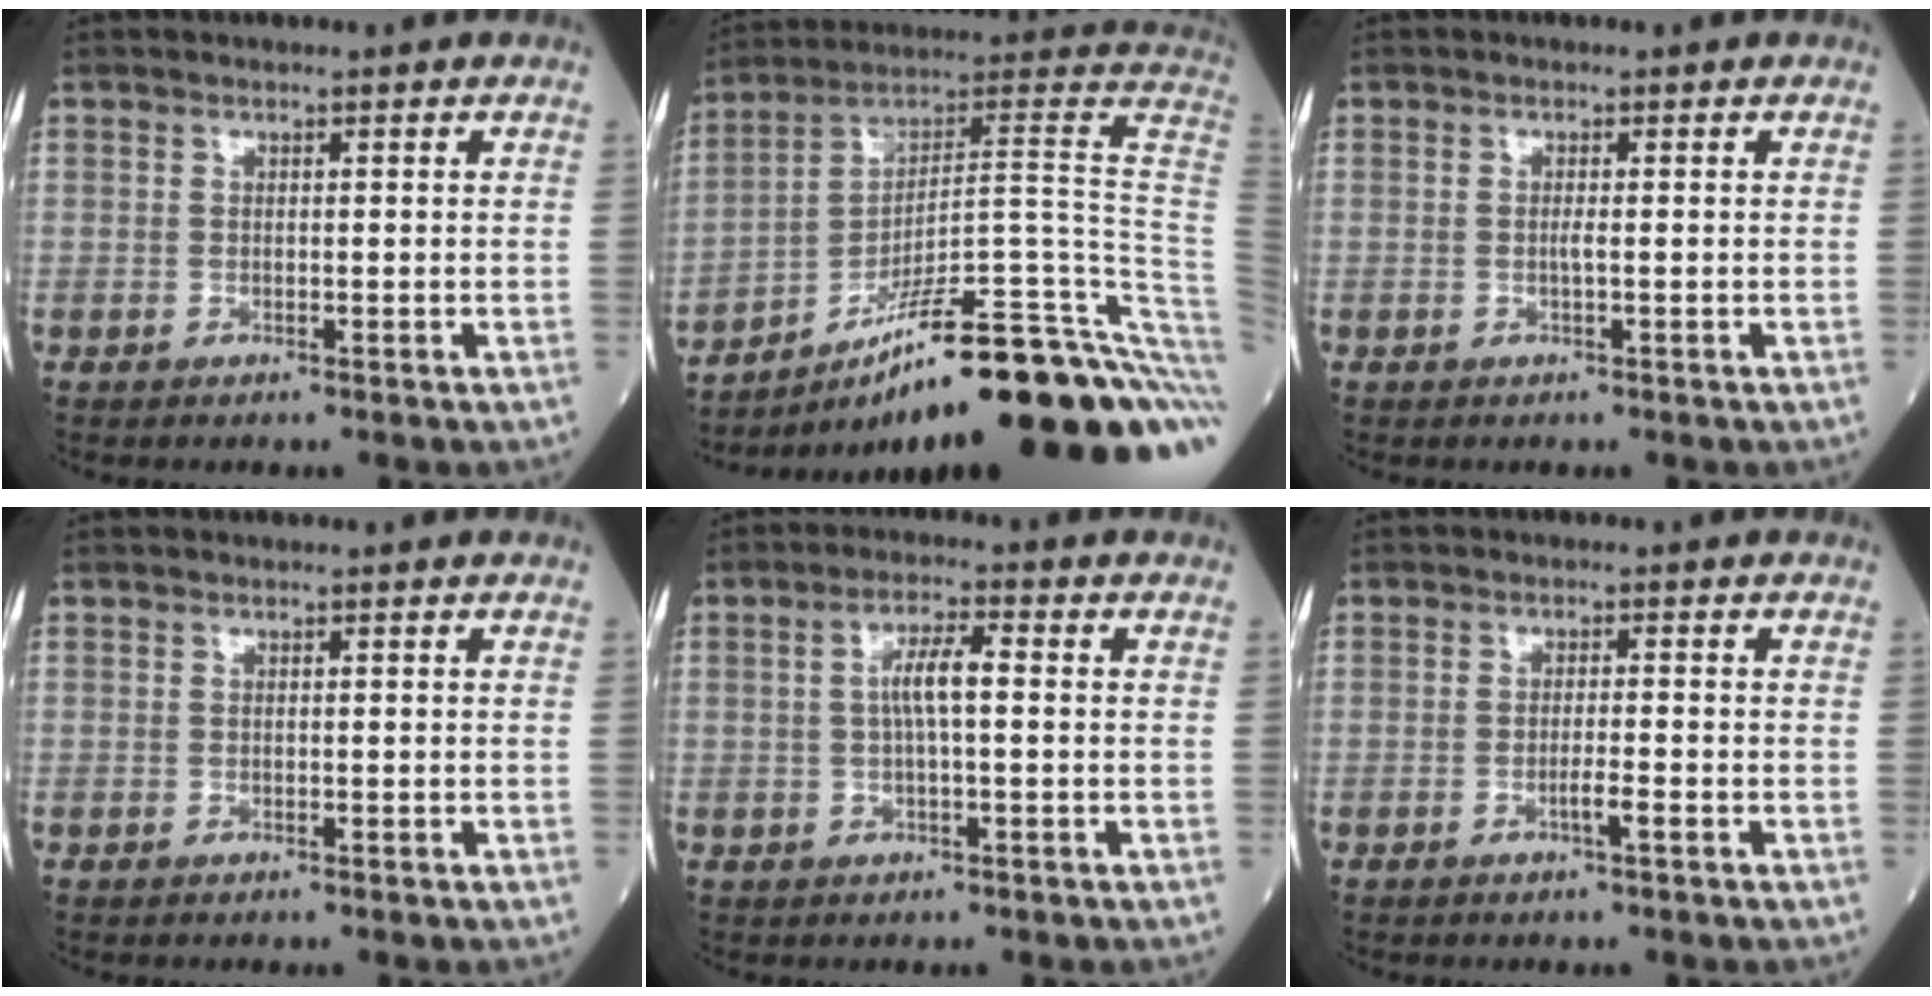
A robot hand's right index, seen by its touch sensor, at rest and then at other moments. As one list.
[{"total": 31.1, "force": [-19.2, 2.1, 24.5], "torque": [-0.225, 0.020, -0.282]}, {"total": 0.7, "force": [-0.2, -0.1, 0.7], "torque": [-0.014, -0.001, -0.005]}, {"total": 0.0}, {"total": 4.7, "force": [0.3, 0.7, 4.6], "torque": [-0.088, 0.011, 0.004]}, {"total": 2.1, "force": [-0.9, -0.1, 1.8], "torque": [-0.032, -0.001, -0.018]}]